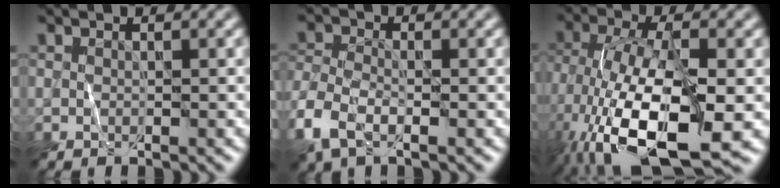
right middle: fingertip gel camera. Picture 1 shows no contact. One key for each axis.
{"total": 4.8, "fx": -2.3, "fy": 2.7, "fz": 3.2, "tx": -0.083, "ty": -0.007, "tz": -0.060}
{"total": 15.4, "fx": -6.2, "fy": 6.0, "fz": 12.8, "tx": -0.253, "ty": -0.022, "tz": -0.110}